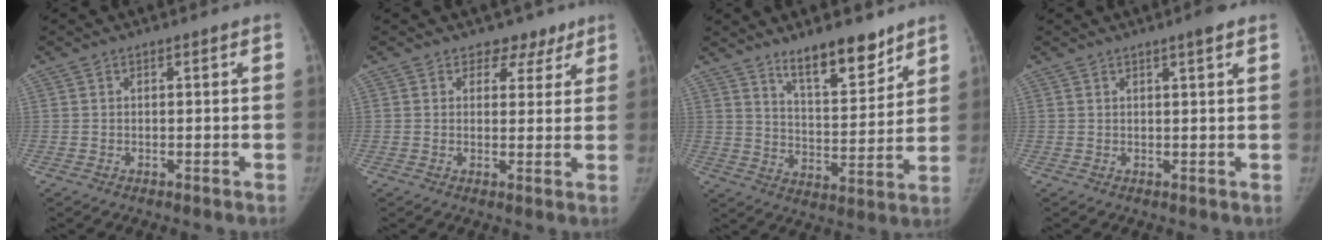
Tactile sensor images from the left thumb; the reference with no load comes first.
{"total": 4.4, "force": [3.0, 3.1, 0.4], "torque": [0.026, -0.015, 0.035]}
{"total": 12.2, "force": [9.1, 3.9, 7.0], "torque": [-0.082, -0.071, 0.155]}
{"total": 2.7, "force": [1.7, 0.2, 2.1], "torque": [-0.029, -0.004, 0.022]}